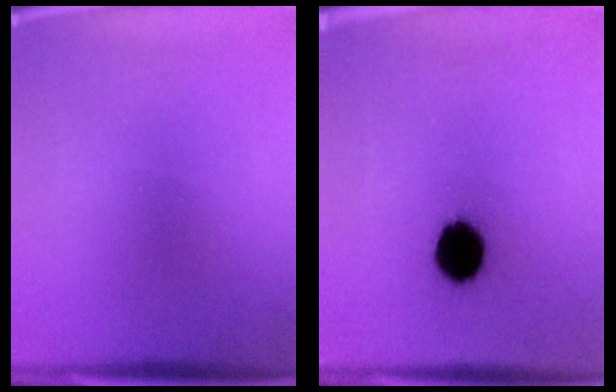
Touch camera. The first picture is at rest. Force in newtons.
{"total": 10.5}